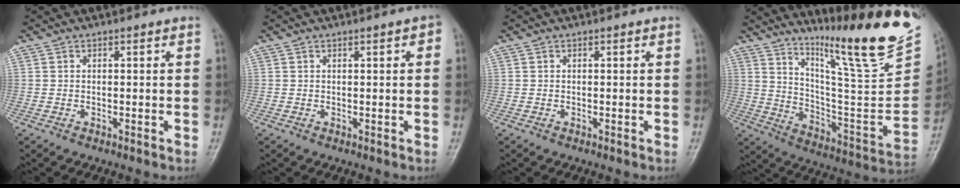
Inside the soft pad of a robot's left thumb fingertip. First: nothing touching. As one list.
[{"total": 1.7, "force": [0.5, 0.5, 1.5], "torque": [-0.018, 0.002, 0.005]}, {"total": 0.0}, {"total": 23.1, "force": [18.0, 1.8, 14.3], "torque": [-0.197, -0.134, 0.283]}]